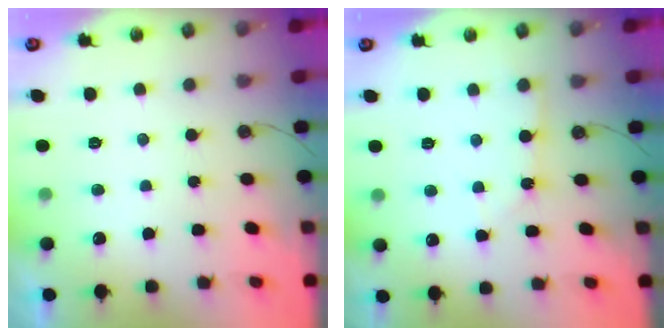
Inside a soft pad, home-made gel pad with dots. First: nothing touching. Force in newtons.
{"total": 3.6, "press": 3.5, "slide": 0.5}